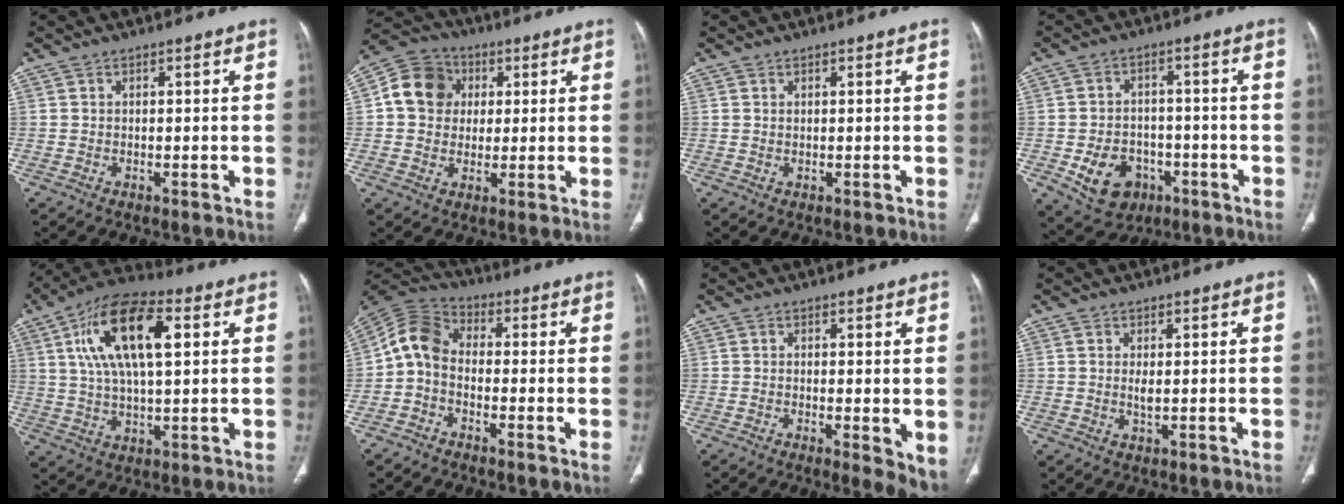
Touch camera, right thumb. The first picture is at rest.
{"total": 10.2, "force": [2.0, 8.9, 4.5], "torque": [-0.063, 0.010, 0.024]}
{"total": 0.0}
{"total": 9.9, "force": [-3.7, 7.8, 4.9], "torque": [-0.056, 0.023, -0.044]}
{"total": 17.0, "force": [5.0, 7.2, 14.5], "torque": [-0.261, 0.013, 0.085]}
{"total": 7.5, "force": [-1.1, 5.4, 5.1], "torque": [-0.089, 0.028, -0.041]}
{"total": 5.1, "force": [-0.4, 1.4, 4.8], "torque": [-0.066, -0.016, -0.007]}
{"total": 1.5, "force": [0.2, 0.5, 1.4], "torque": [-0.033, -0.004, 0.008]}